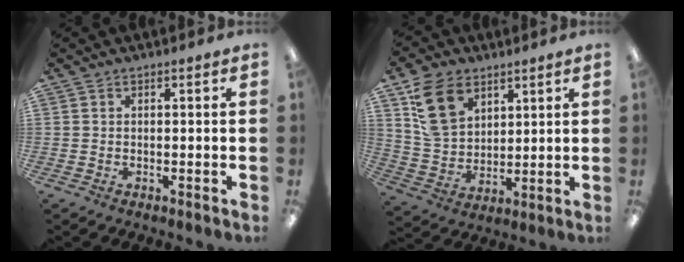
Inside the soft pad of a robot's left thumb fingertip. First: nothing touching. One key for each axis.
{"total": 12.7, "fx": 7.0, "fy": 8.7, "fz": 6.0, "tx": -0.134, "ty": -0.009, "tz": 0.137}